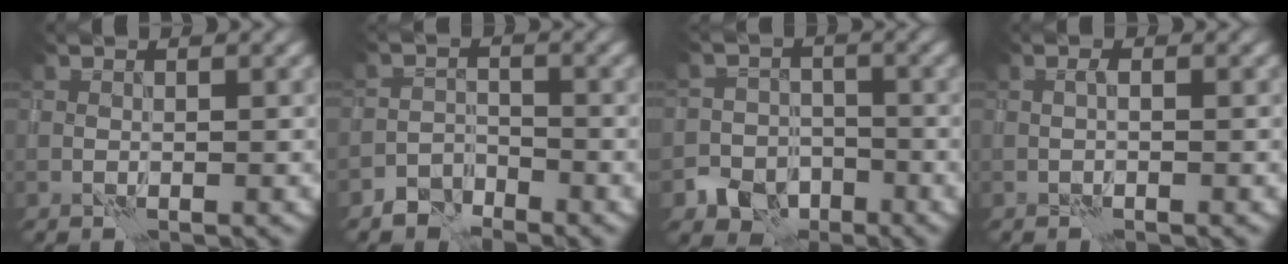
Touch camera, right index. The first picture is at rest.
{"total": 2.7, "force": [-2.4, 1.3, 0.2], "torque": [0.002, 0.003, -0.055]}
{"total": 4.3, "force": [-2.6, 3.3, 1.0], "torque": [-0.007, -0.005, -0.051]}
{"total": 0.0}